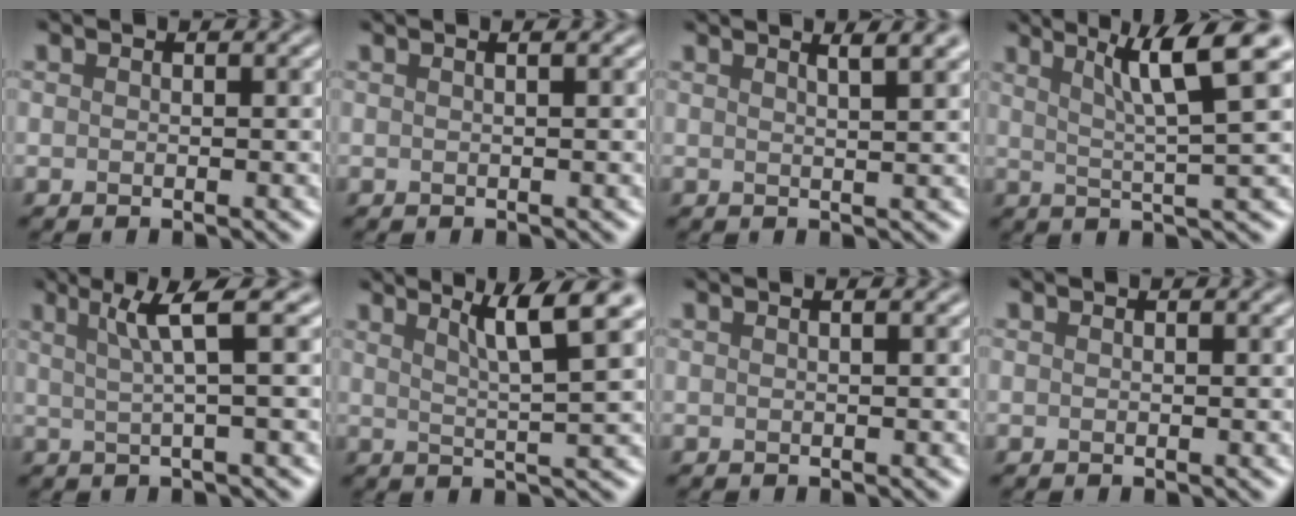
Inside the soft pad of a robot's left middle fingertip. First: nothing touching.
{"total": 2.3, "force": [1.1, 1.1, 1.6], "torque": [-0.003, 0.004, -0.017]}
{"total": 4.5, "force": [2.8, 1.6, 3.2], "torque": [-0.012, 0.031, 0.004]}
{"total": 7.4, "force": [3.6, 0.8, 6.5], "torque": [-0.096, 0.016, 0.061]}
{"total": 4.0, "force": [1.2, 0.4, 3.8], "torque": [-0.066, 0.005, 0.022]}
{"total": 6.0, "force": [3.1, 0.7, 5.1], "torque": [-0.074, 0.011, 0.053]}
{"total": 1.9, "force": [0.9, 0.9, 1.4], "torque": [-0.003, 0.000, -0.015]}
{"total": 0.0}